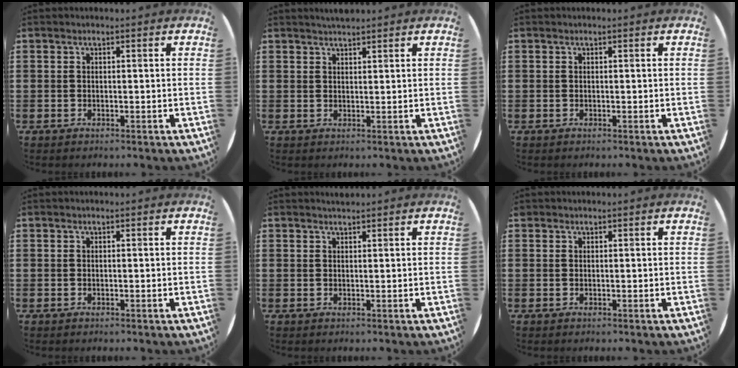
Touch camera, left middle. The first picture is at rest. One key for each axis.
{"total": 1.6, "fx": 1.6, "fy": 0.0, "fz": 0.2, "tx": -0.004, "ty": 0.001, "tz": 0.030}
{"total": 0.0}
{"total": 0.0}
{"total": 0.8, "fx": 0.8, "fy": -0.1, "fz": 0.0, "tx": 0.000, "ty": 0.000, "tz": 0.017}
{"total": 0.0}